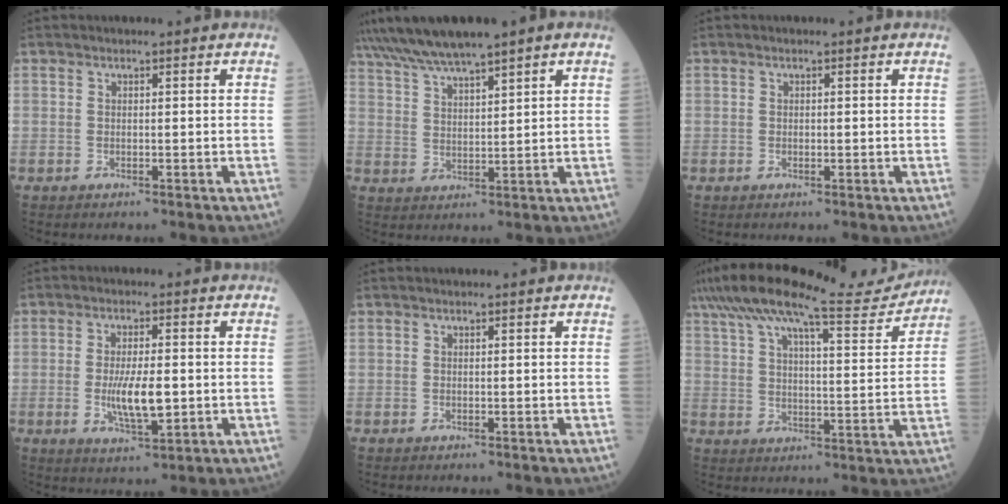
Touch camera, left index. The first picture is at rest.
{"total": 8.3, "force": [6.6, 0.4, 5.0], "torque": [-0.101, 0.022, 0.124]}
{"total": 0.6, "force": [0.0, 0.4, 0.4], "torque": [-0.010, -0.005, 0.001]}
{"total": 6.9, "force": [-0.8, 2.1, 6.5], "torque": [-0.130, -0.015, -0.010]}
{"total": 0.0}
{"total": 19.2, "force": [17.4, 2.0, 8.1], "torque": [-0.149, -0.001, 0.254]}